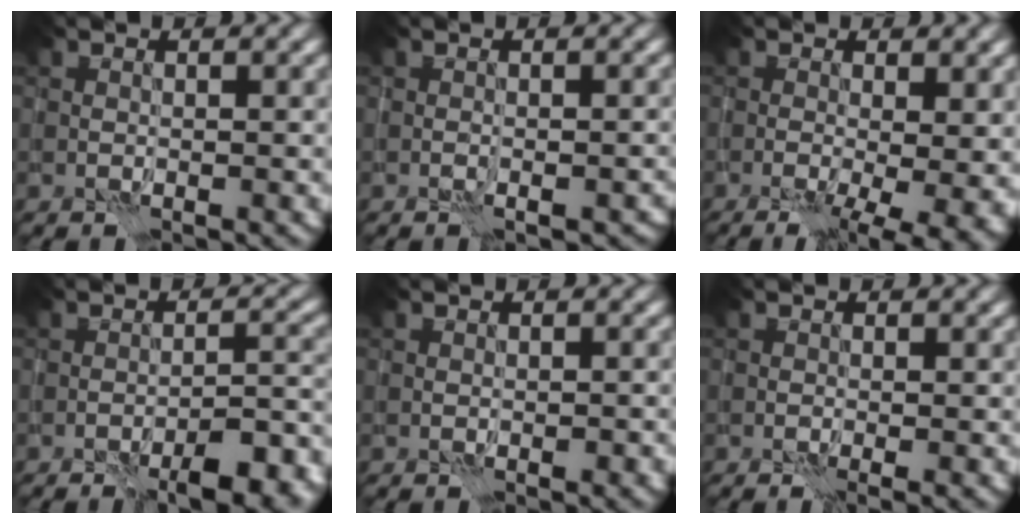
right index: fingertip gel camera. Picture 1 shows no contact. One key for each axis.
{"total": 2.0, "fx": -1.2, "fy": 0.9, "fz": 1.4, "tx": -0.029, "ty": -0.001, "tz": -0.015}
{"total": 8.4, "fx": -2.8, "fy": 3.2, "fz": 7.3, "tx": -0.072, "ty": -0.008, "tz": -0.035}
{"total": 7.1, "fx": -4.6, "fy": 2.1, "fz": 4.9, "tx": -0.066, "ty": 0.004, "tz": -0.062}
{"total": 0.6, "fx": -0.1, "fy": 0.3, "fz": 0.6, "tx": -0.010, "ty": 0.000, "tz": -0.001}
{"total": 0.9, "fx": -0.2, "fy": 0.2, "fz": 0.8, "tx": -0.016, "ty": -0.005, "tz": -0.005}